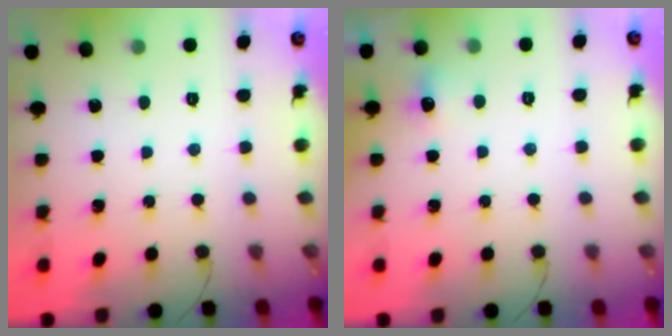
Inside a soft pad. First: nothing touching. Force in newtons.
{"total": 4.2, "press": 3.7, "slide": 1.9}